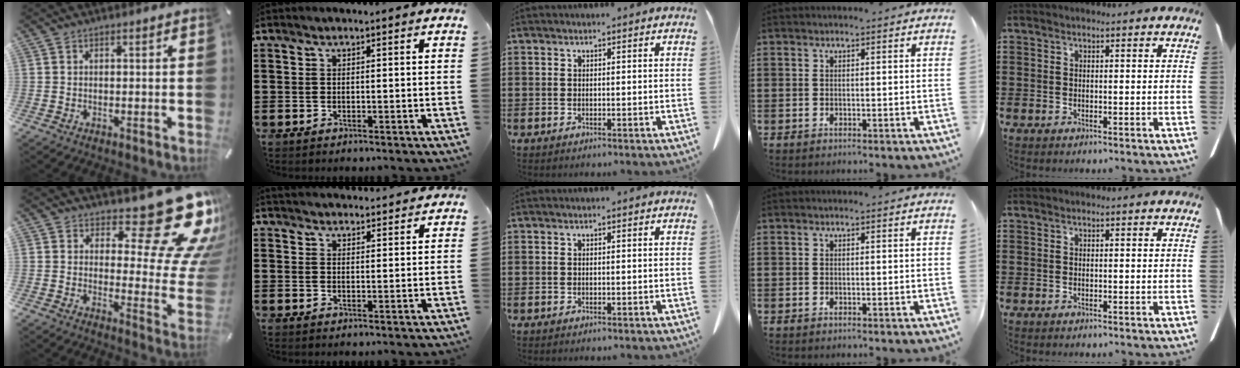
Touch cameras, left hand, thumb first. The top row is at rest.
{"thumb": {"total": 21.2, "force": [13.2, 7.2, 14.9], "torque": [-0.175, -0.108, 0.211]}, "index": {"total": 2.5, "force": [2.5, 0.1, -0.1], "torque": [-0.005, -0.005, 0.049]}}